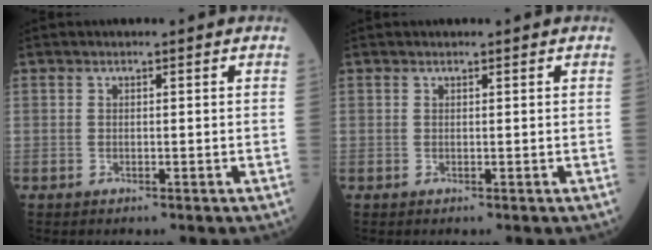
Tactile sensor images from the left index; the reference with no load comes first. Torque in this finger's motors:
{"motor_torque": [0.18, -0.01, 0.00, -0.01]}